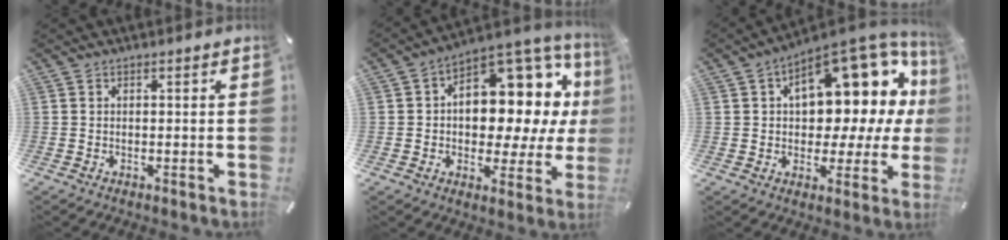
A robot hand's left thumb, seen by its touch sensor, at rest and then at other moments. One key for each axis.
{"total": 13.1, "fx": 3.5, "fy": 9.0, "fz": 8.9, "tx": -0.100, "ty": -0.054, "tz": 0.058}
{"total": 18.2, "fx": 7.6, "fy": 9.9, "fz": 13.2, "tx": -0.169, "ty": -0.067, "tz": 0.123}